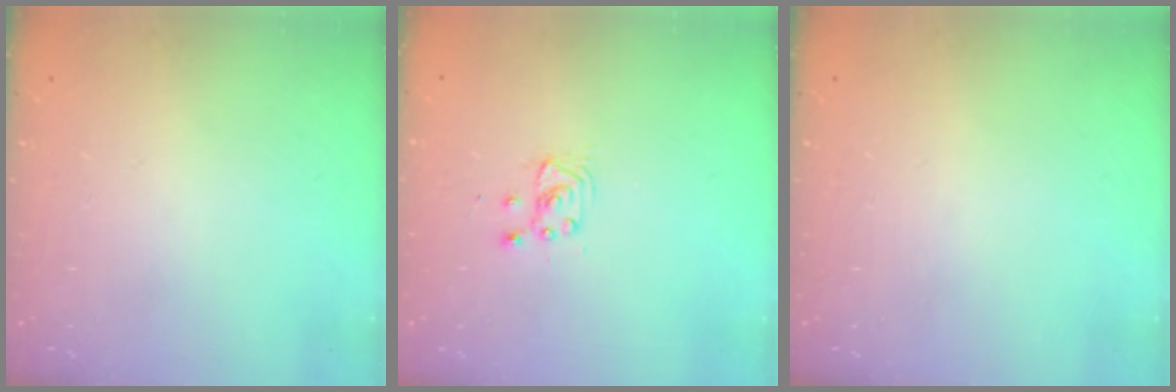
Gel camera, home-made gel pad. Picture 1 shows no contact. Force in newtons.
{"total": 2.9, "press": 2.9, "slide": 0.4}
{"total": 0.0}